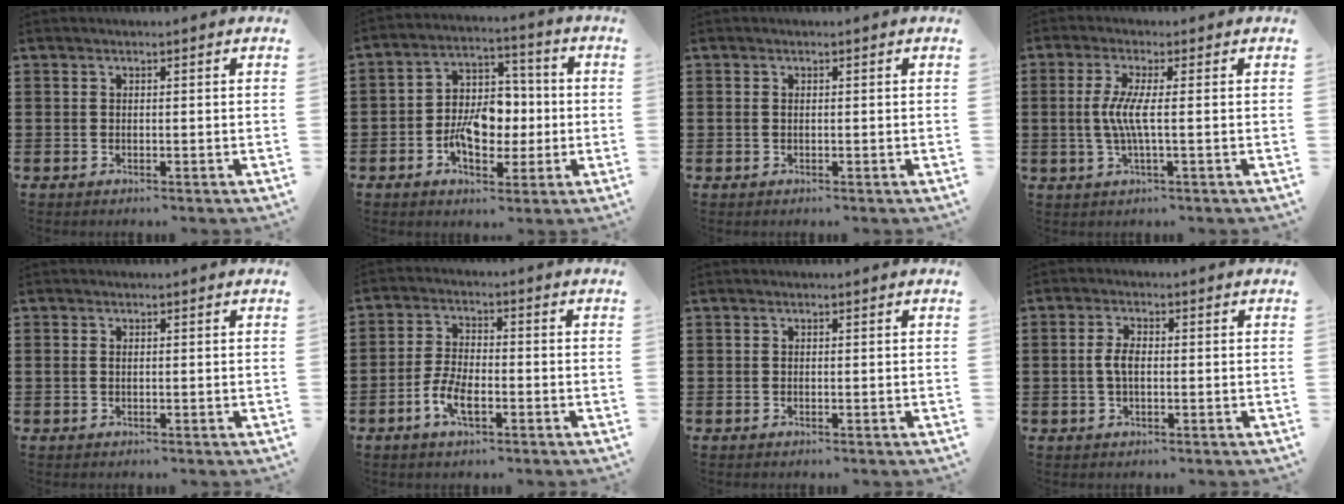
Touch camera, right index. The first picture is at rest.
{"total": 7.5, "force": [-1.6, 5.3, 5.1], "torque": [-0.093, 0.006, -0.035]}
{"total": 0.5, "force": [0.0, 0.4, 0.4], "torque": [-0.010, 0.000, 0.001]}
{"total": 4.7, "force": [-0.1, 0.0, 4.7], "torque": [-0.109, -0.013, -0.013]}
{"total": 0.7, "force": [0.1, 0.4, 0.5], "torque": [-0.013, 0.001, 0.002]}
{"total": 5.5, "force": [-2.3, 1.7, 4.7], "torque": [-0.111, -0.008, -0.049]}
{"total": 0.0}
{"total": 3.2, "force": [-0.1, 1.4, 2.8], "torque": [-0.069, -0.002, -0.008]}